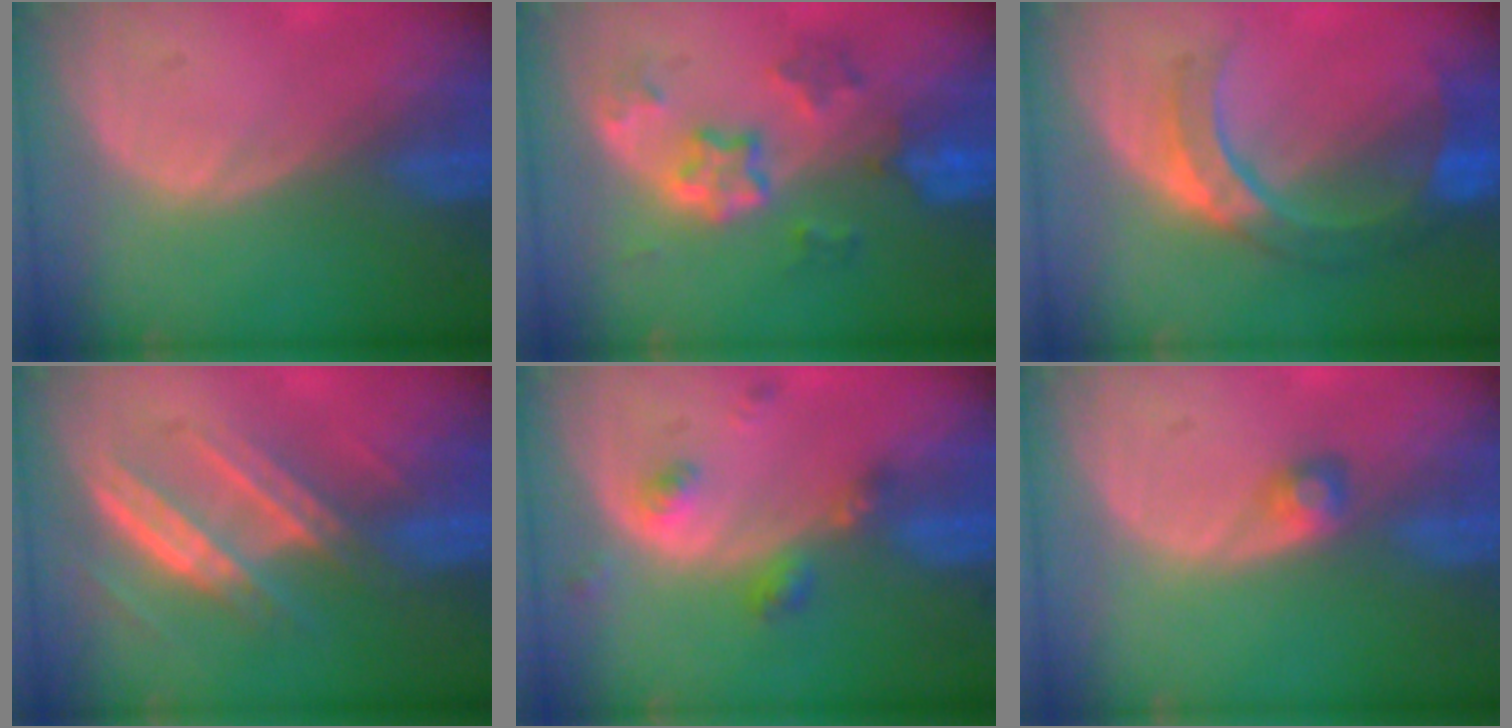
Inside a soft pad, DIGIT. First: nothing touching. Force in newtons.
{"total": 7.1, "press": 6.4, "slide": 3.2}
{"total": 7.8, "press": 7.6, "slide": 1.6}
{"total": 7.9, "press": 7.0, "slide": 3.6}
{"total": 4.6, "press": 4.1, "slide": 2.0}
{"total": 1.9, "press": 1.8, "slide": 0.2}